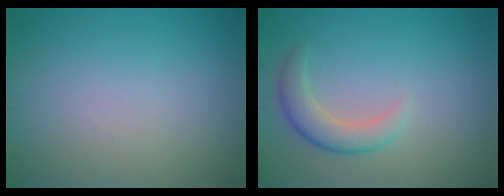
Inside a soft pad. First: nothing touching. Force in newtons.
{"total": 2.9, "press": 2.9, "slide": 0.2}